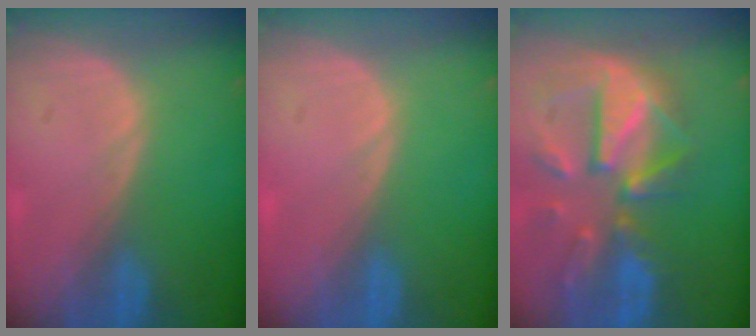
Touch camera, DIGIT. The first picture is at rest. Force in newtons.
{"total": 0.0}
{"total": 12.1, "press": 10.5, "slide": 5.9}